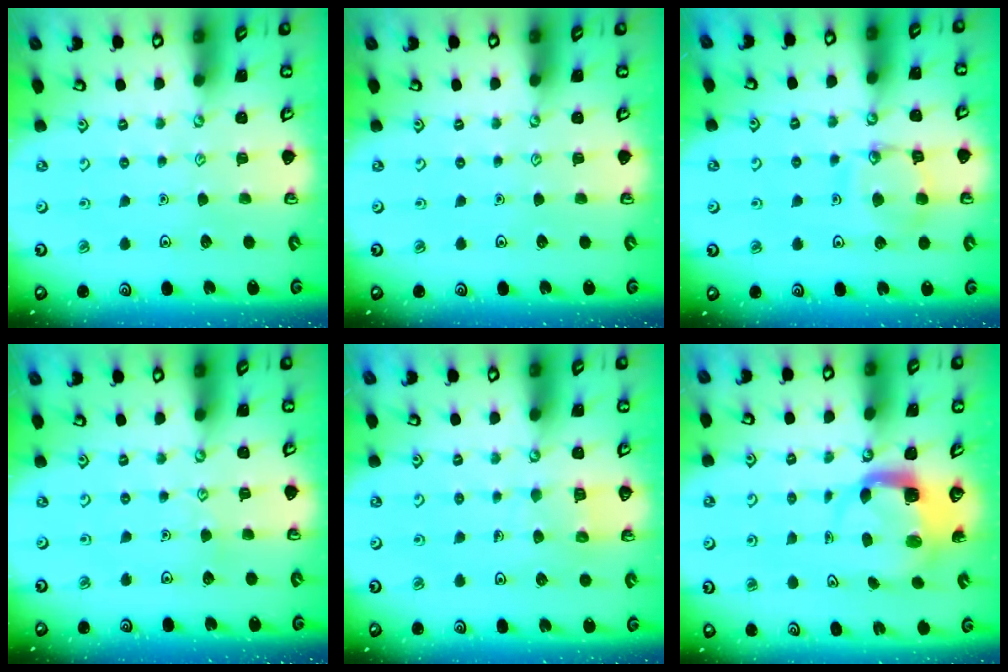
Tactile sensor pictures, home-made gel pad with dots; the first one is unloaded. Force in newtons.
{"total": 0.0}
{"total": 13.3, "press": 13.2, "slide": 1.2}
{"total": 3.5, "press": 3.5, "slide": 0.4}
{"total": 5.1, "press": 5.1, "slide": 0.5}
{"total": 5.3, "press": 5.3, "slide": 0.8}